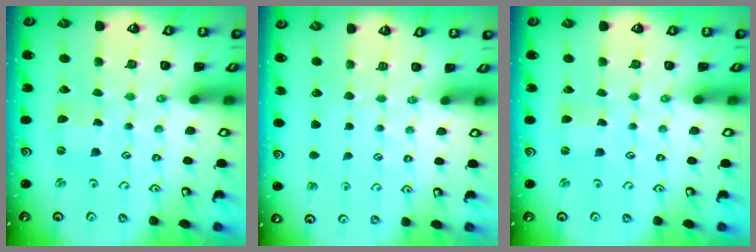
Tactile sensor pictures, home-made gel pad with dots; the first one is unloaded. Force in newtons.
{"total": 0.0}
{"total": 0.0}